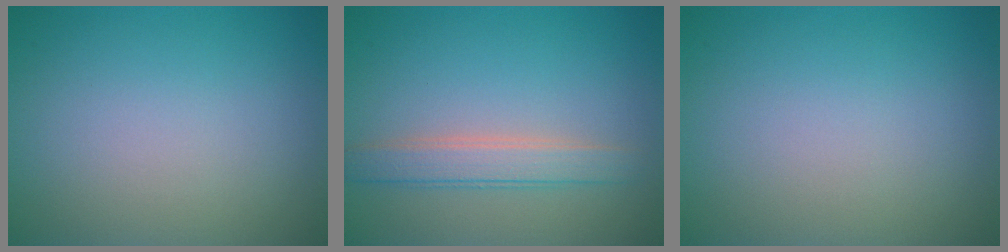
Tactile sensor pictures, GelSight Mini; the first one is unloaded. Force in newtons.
{"total": 2.8, "press": 2.8, "slide": 0.3}
{"total": 0.0}